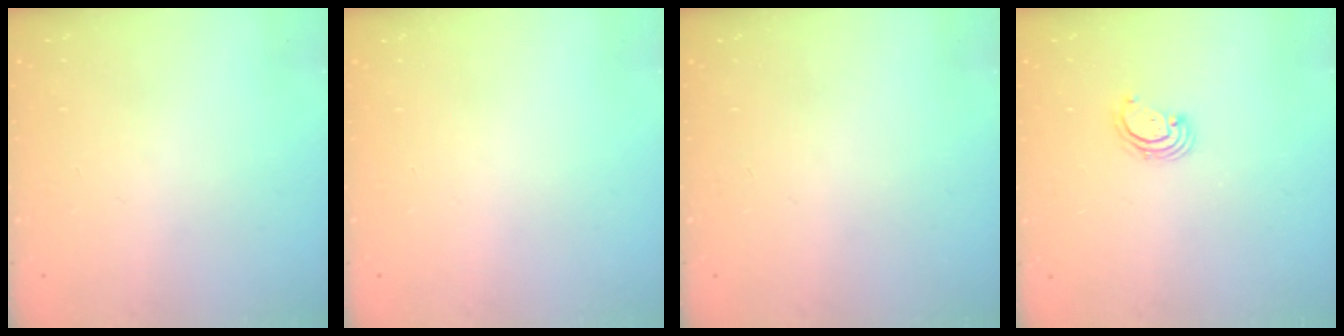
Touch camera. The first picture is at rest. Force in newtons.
{"total": 0.0}
{"total": 0.0}
{"total": 2.8, "press": 2.8, "slide": 0.3}